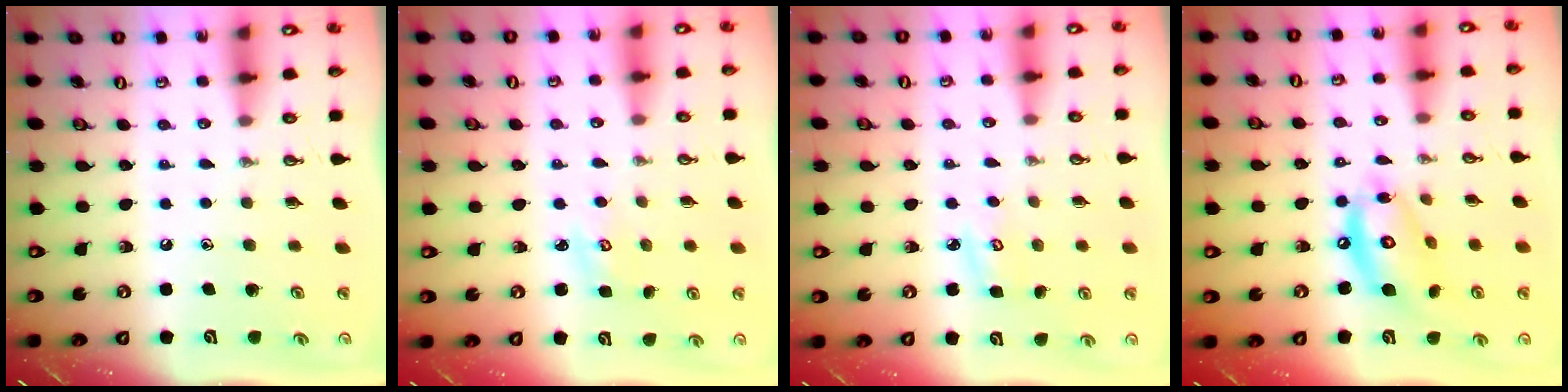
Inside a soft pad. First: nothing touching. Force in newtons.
{"total": 2.1, "press": 2.1, "slide": 0.2}
{"total": 4.5, "press": 4.5, "slide": 0.5}
{"total": 13.8, "press": 13.7, "slide": 1.2}